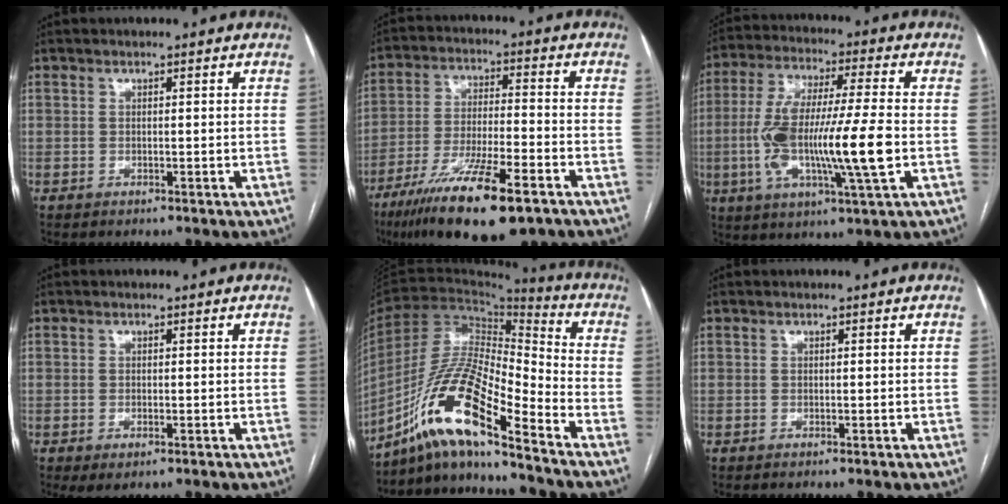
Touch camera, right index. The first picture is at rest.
{"total": 17.1, "force": [-10.8, 2.7, 12.9], "torque": [-0.230, -0.038, -0.187]}
{"total": 16.8, "force": [-2.5, 1.4, 16.5], "torque": [-0.319, -0.004, -0.045]}
{"total": 2.5, "force": [-1.2, 1.0, 2.0], "torque": [-0.032, -0.004, -0.012]}
{"total": 16.2, "force": [-11.0, 1.8, 11.8], "torque": [-0.228, 0.002, -0.201]}
{"total": 0.0}